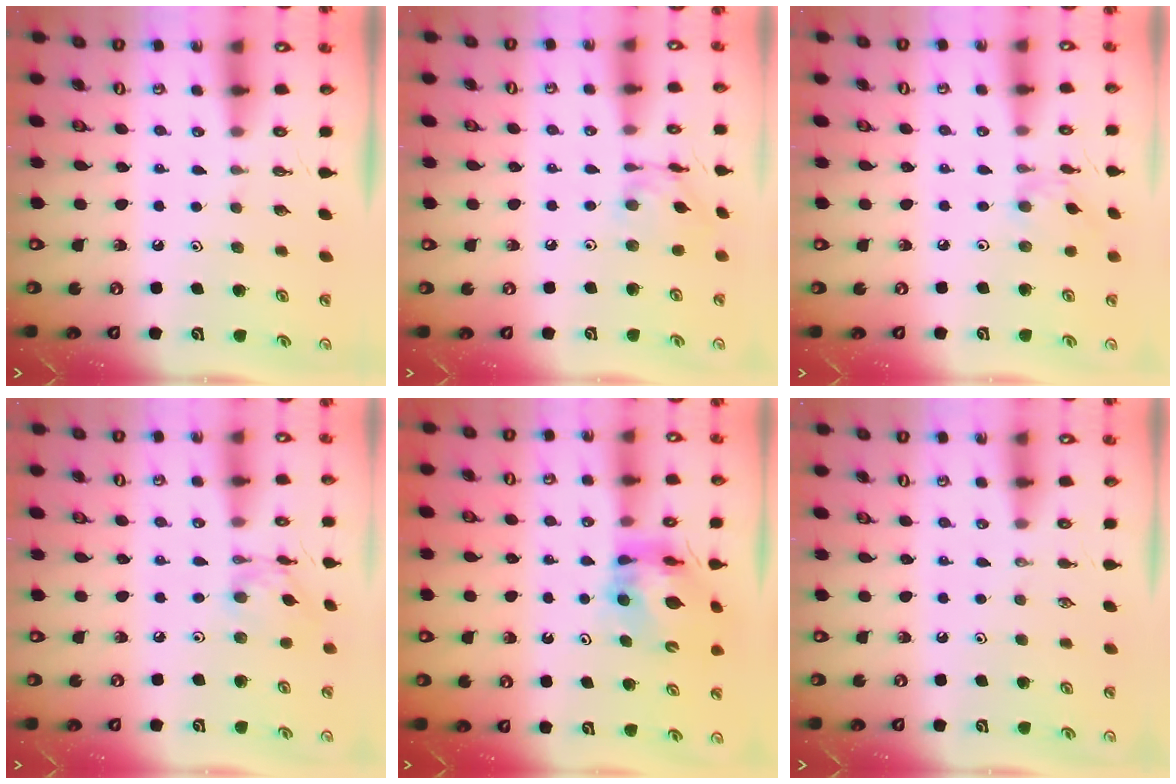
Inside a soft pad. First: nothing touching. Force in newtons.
{"total": 10.1, "press": 10.1, "slide": 0.9}
{"total": 2.7, "press": 2.7, "slide": 0.3}
{"total": 9.2, "press": 9.2, "slide": 0.6}
{"total": 10.9, "press": 10.9, "slide": 1.2}
{"total": 0.0}